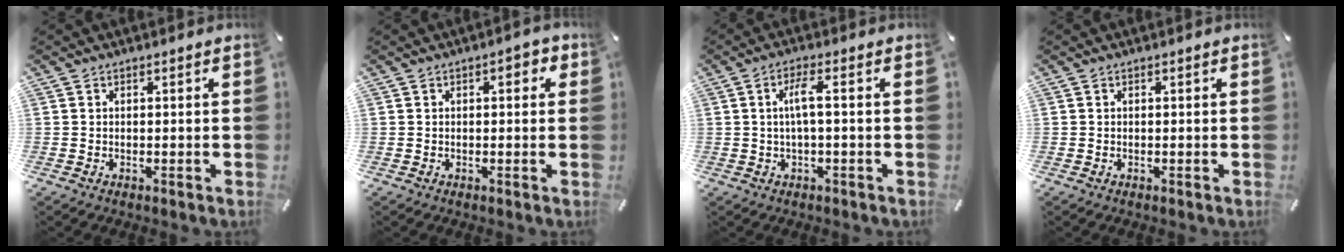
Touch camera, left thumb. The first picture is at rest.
{"total": 2.5, "force": [0.5, 1.3, 2.1], "torque": [-0.026, 0.003, 0.003]}
{"total": 5.3, "force": [0.3, 0.9, 5.3], "torque": [-0.108, 0.003, -0.002]}
{"total": 0.0}